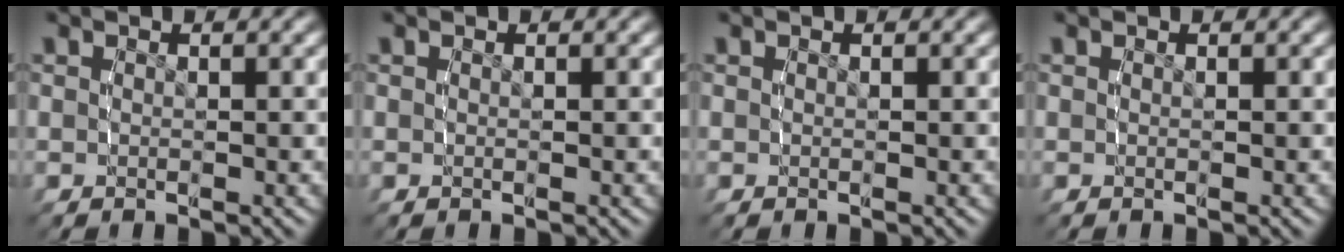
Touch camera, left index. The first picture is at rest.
{"total": 0.0}
{"total": 0.0}
{"total": 0.0}